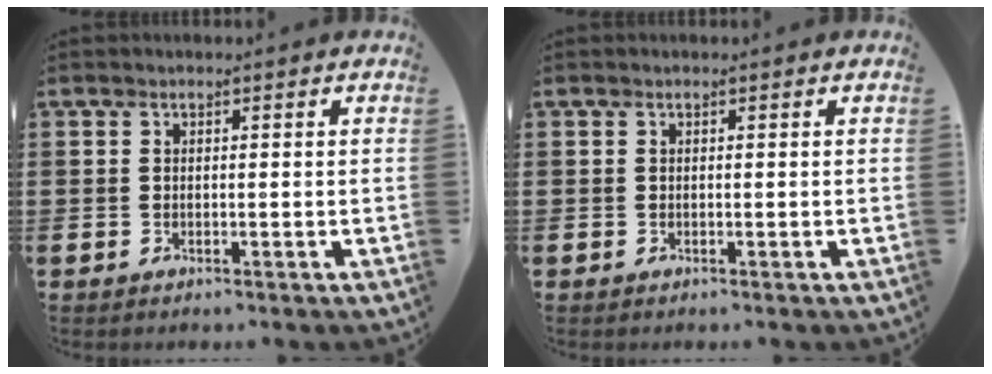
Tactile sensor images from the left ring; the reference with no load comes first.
{"total": 0.0}